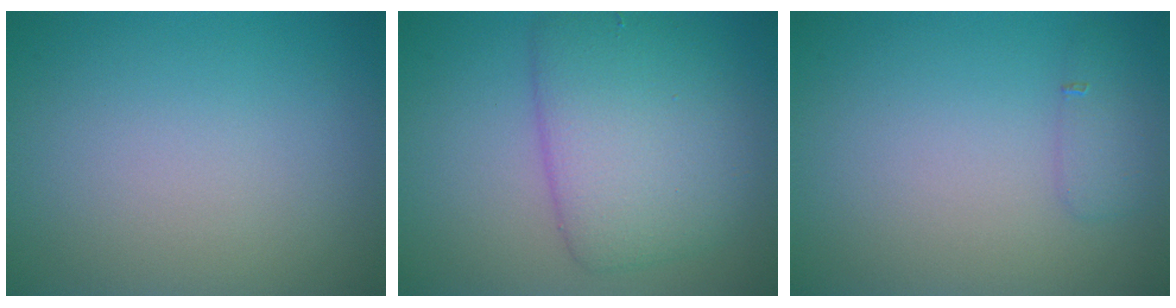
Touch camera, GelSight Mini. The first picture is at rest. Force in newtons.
{"total": 6.4, "press": 6.4, "slide": 0.1}
{"total": 1.4, "press": 1.4, "slide": 0.0}